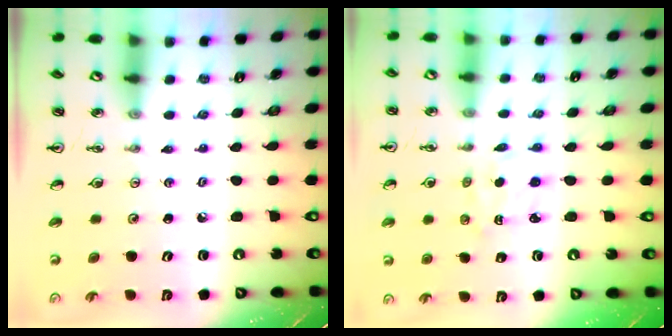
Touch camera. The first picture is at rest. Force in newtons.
{"total": 2.0, "press": 1.9, "slide": 0.5}